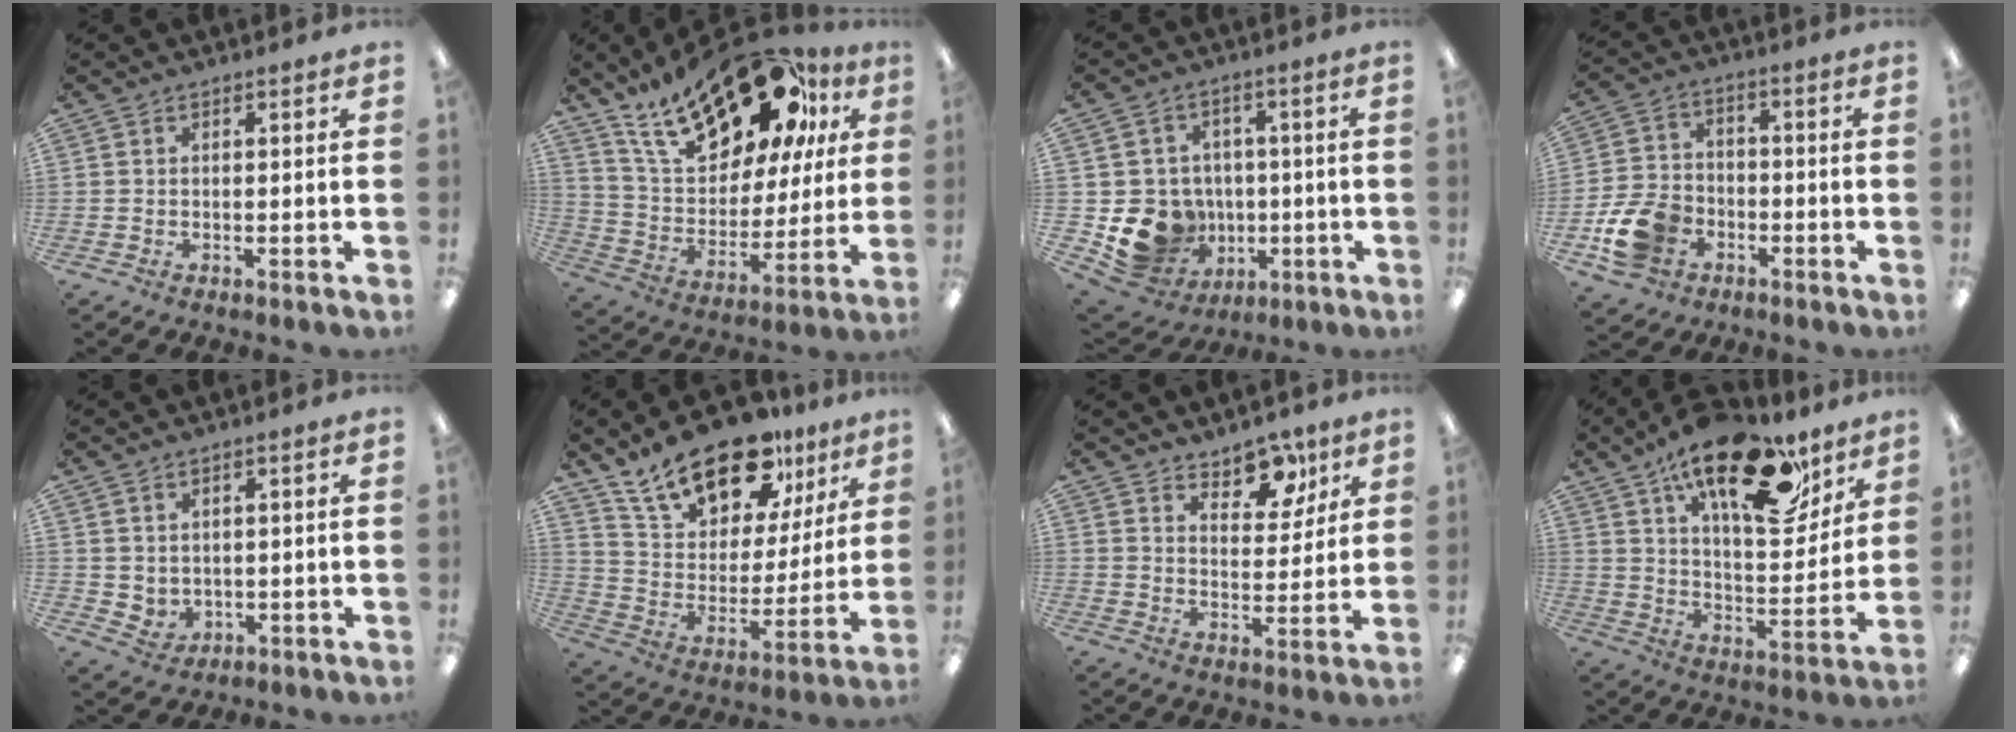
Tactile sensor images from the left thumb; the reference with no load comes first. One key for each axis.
{"total": 26.7, "fx": 18.7, "fy": 11.3, "fz": 15.4, "tx": -0.258, "ty": -0.107, "tz": 0.317}
{"total": 13.4, "fx": -3.4, "fy": 12.1, "fz": 4.6, "tx": -0.102, "ty": 0.018, "tz": -0.039}
{"total": 11.6, "fx": -4.8, "fy": 8.7, "fz": 6.0, "tx": -0.140, "ty": 0.034, "tz": -0.084}
{"total": 2.9, "fx": 1.6, "fy": 2.4, "fz": 0.5, "tx": -0.016, "ty": -0.008, "tz": 0.031}
{"total": 20.3, "fx": 15.4, "fy": 9.2, "fz": 9.4, "tx": -0.175, "ty": -0.095, "tz": 0.273}
{"total": 9.9, "fx": 7.2, "fy": 5.5, "fz": 3.9, "tx": -0.031, "ty": -0.048, "tz": 0.127}
{"total": 24.5, "fx": 15.0, "fy": 10.5, "fz": 16.3, "tx": -0.242, "ty": -0.080, "tz": 0.249}